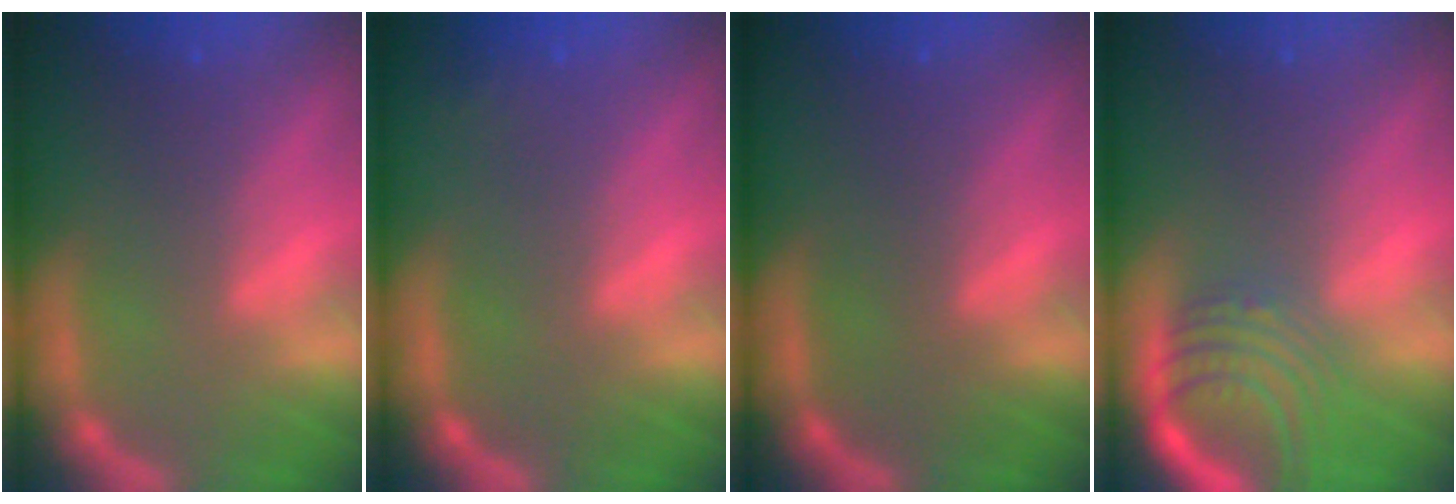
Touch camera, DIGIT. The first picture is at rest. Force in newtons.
{"total": 0.9}
{"total": 0.0}
{"total": 7.1}